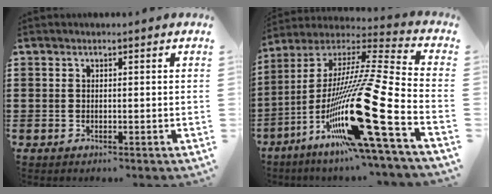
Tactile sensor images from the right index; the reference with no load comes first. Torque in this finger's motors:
{"motor_torque": [2.14, 0.00, 0.87, 0.21]}